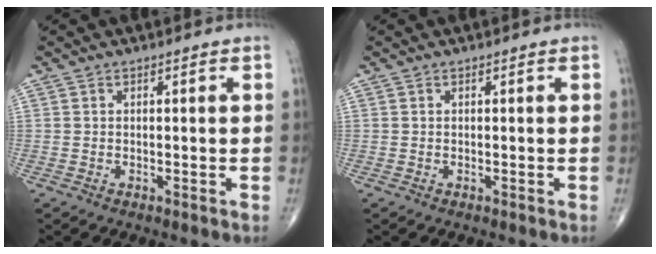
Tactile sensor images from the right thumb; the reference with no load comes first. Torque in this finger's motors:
{"motor_torque": [0.00, 0.00, 0.00, 0.00, 0.00]}